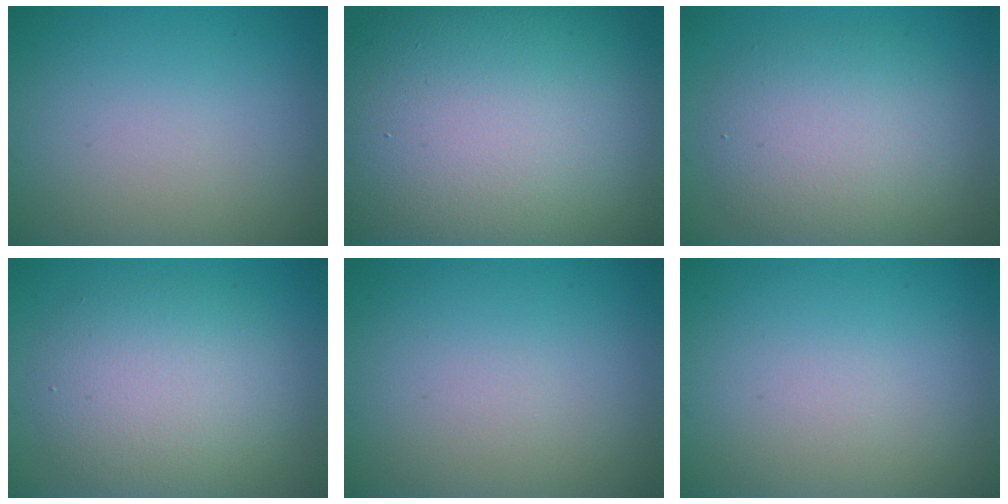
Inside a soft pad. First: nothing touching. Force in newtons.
{"total": 20.3, "press": 20.3, "slide": 1.2}
{"total": 5.7, "press": 5.7, "slide": 0.3}
{"total": 6.1, "press": 6.1, "slide": 0.1}
{"total": 0.0}
{"total": 0.0}